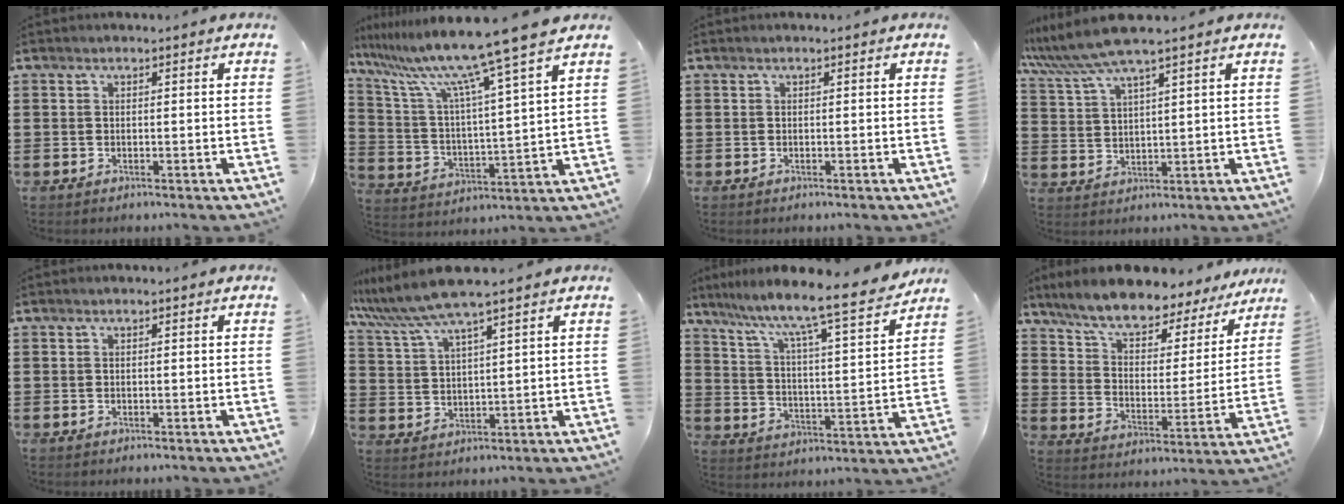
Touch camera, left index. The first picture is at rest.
{"total": 11.4, "force": [9.5, -1.2, 6.2], "torque": [-0.160, -0.061, 0.149]}
{"total": 0.0}
{"total": 6.7, "force": [5.4, 0.0, 4.0], "torque": [-0.093, -0.016, 0.096]}
{"total": 0.0}
{"total": 6.9, "force": [5.7, -0.1, 3.9], "torque": [-0.095, -0.019, 0.101]}
{"total": 8.0, "force": [6.9, -0.4, 4.2], "torque": [-0.093, -0.066, 0.101]}
{"total": 8.1, "force": [7.1, 1.8, 3.3], "torque": [-0.097, -0.042, 0.120]}